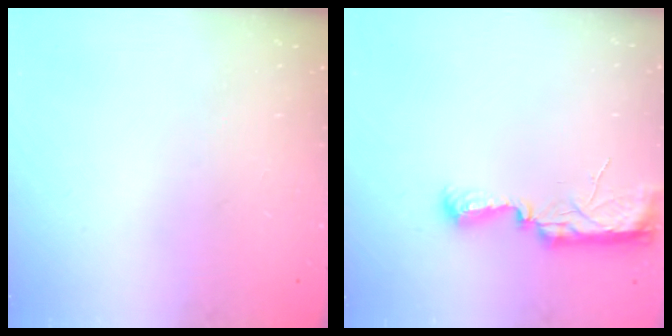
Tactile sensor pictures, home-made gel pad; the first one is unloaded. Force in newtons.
{"total": 7.9, "press": 7.8, "slide": 0.8}